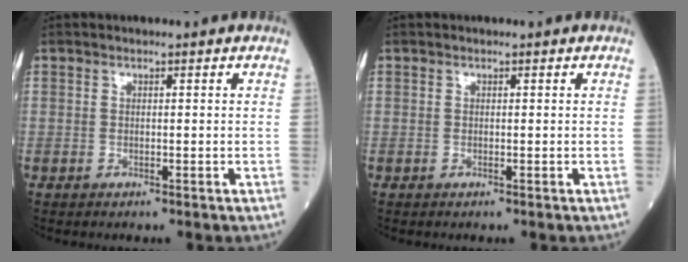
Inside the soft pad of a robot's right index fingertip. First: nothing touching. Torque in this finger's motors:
{"motor_torque": [0.00, 0.00, 0.00, 0.01]}